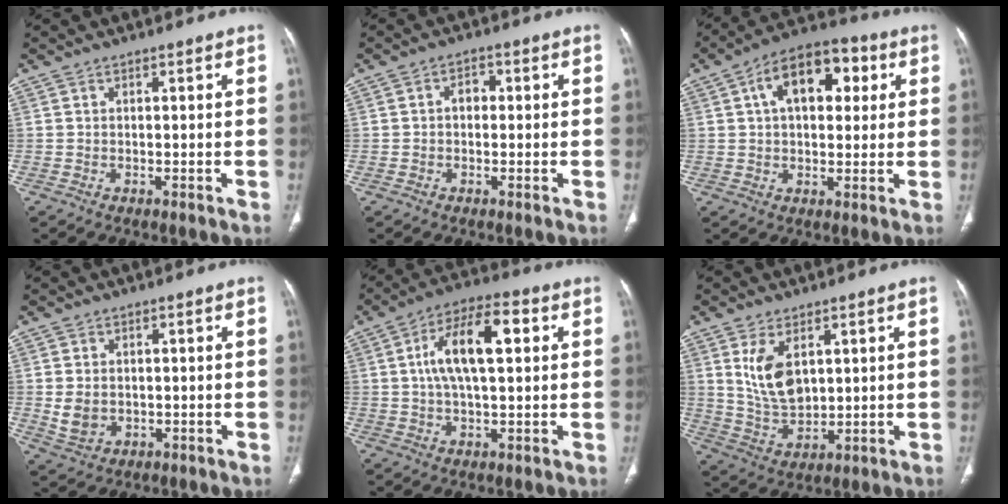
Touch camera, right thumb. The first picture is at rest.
{"total": 2.5, "force": [0.0, 1.9, 1.7], "torque": [-0.016, 0.012, -0.006]}
{"total": 13.8, "force": [4.1, 8.1, 10.4], "torque": [-0.133, 0.021, 0.057]}
{"total": 4.7, "force": [0.0, 3.7, 3.0], "torque": [-0.050, -0.004, 0.013]}
{"total": 13.0, "force": [2.7, 5.6, 11.5], "torque": [-0.203, 0.022, 0.041]}
{"total": 9.2, "force": [3.2, 5.2, 7.0], "torque": [-0.120, -0.020, 0.077]}